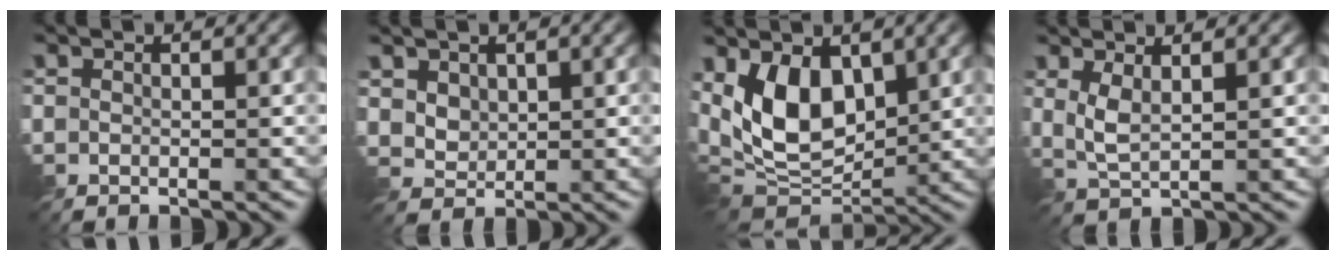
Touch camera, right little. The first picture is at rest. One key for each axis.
{"total": 2.4, "fx": 1.2, "fy": 1.7, "fz": 1.1, "tx": -0.036, "ty": -0.007, "tz": 0.037}
{"total": 8.1, "fx": 1.9, "fy": 4.6, "fz": 6.3, "tx": -0.124, "ty": -0.013, "tz": 0.028}
{"total": 2.1, "fx": 0.8, "fy": 0.5, "fz": 1.9, "tx": -0.050, "ty": -0.005, "tz": 0.019}